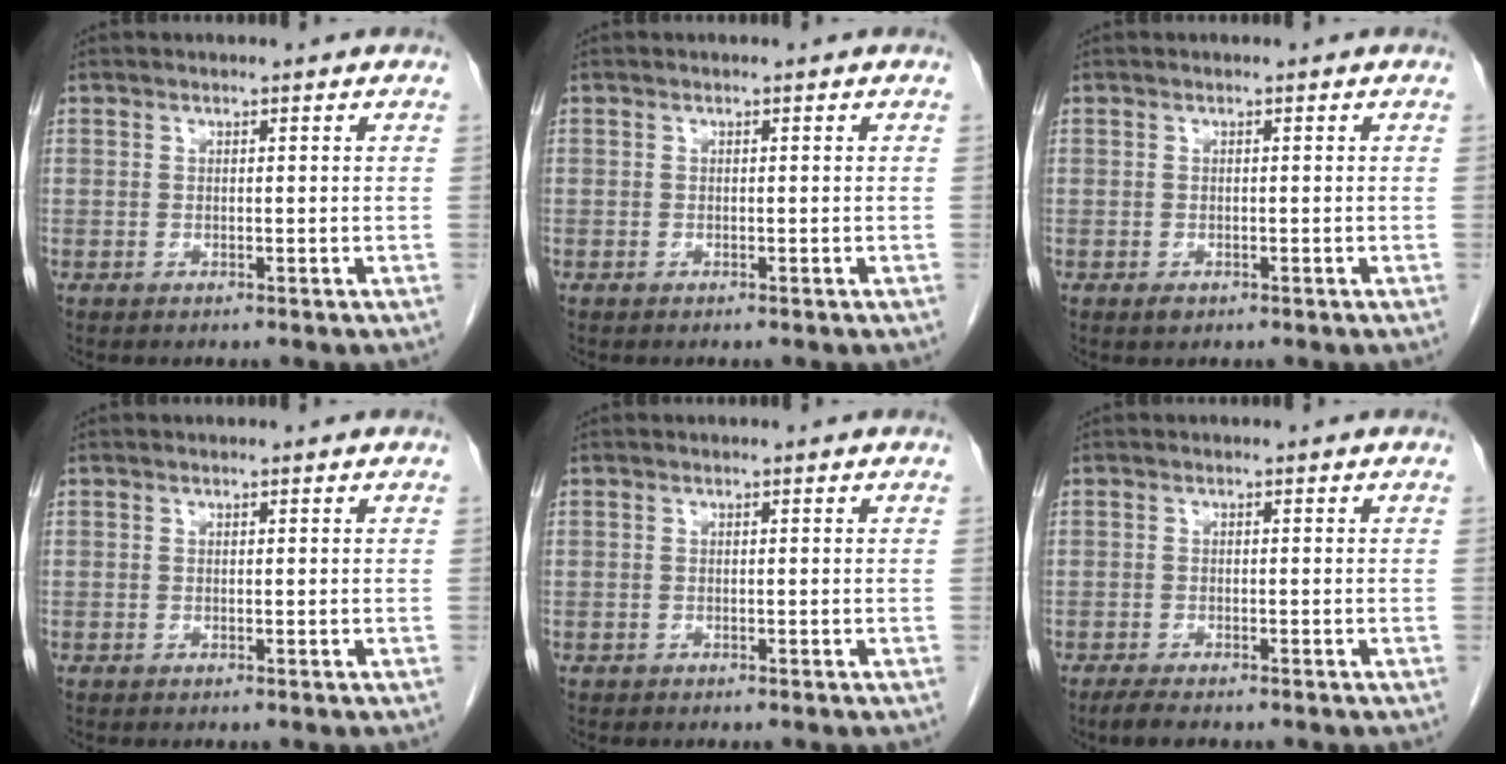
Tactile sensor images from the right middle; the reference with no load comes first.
{"total": 0.0}
{"total": 0.7, "force": [-0.4, 0.4, 0.3], "torque": [-0.006, 0.000, -0.002]}
{"total": 0.0}
{"total": 0.0}
{"total": 2.9, "force": [-2.3, 0.7, 1.7], "torque": [-0.034, -0.008, -0.034]}